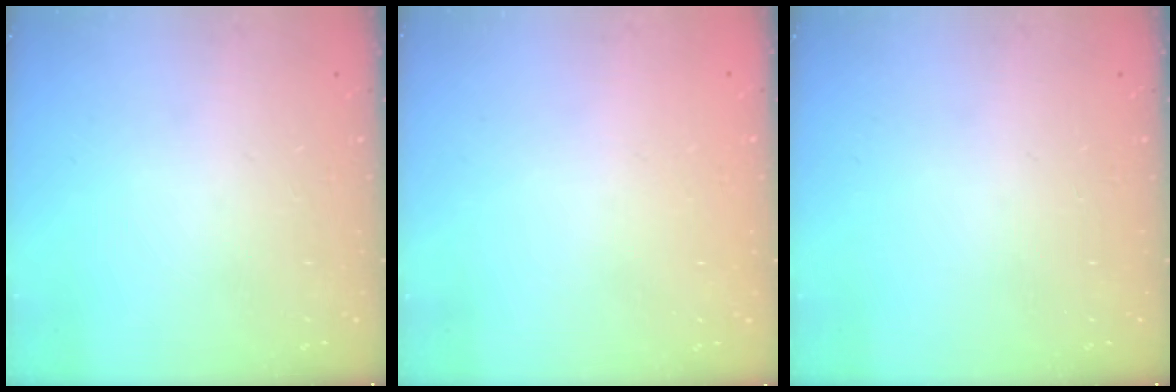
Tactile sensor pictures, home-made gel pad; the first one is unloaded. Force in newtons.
{"total": 0.0}
{"total": 0.0}